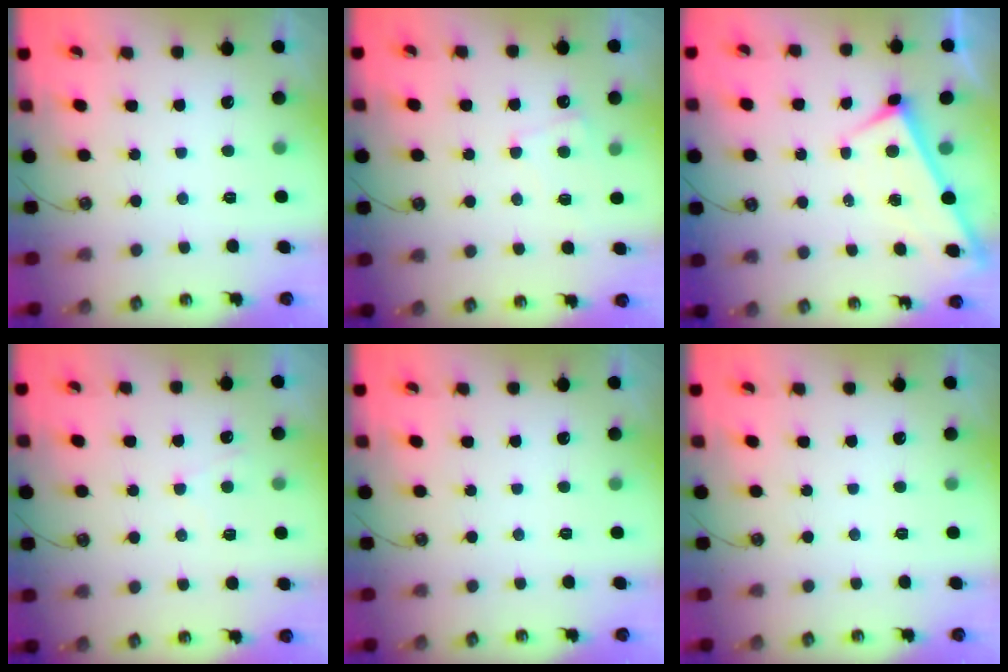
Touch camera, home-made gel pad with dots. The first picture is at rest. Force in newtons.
{"total": 3.2, "press": 3.1, "slide": 0.8}
{"total": 1.4, "press": 1.3, "slide": 0.5}
{"total": 3.8, "press": 3.8, "slide": 0.5}
{"total": 0.0}
{"total": 0.0}